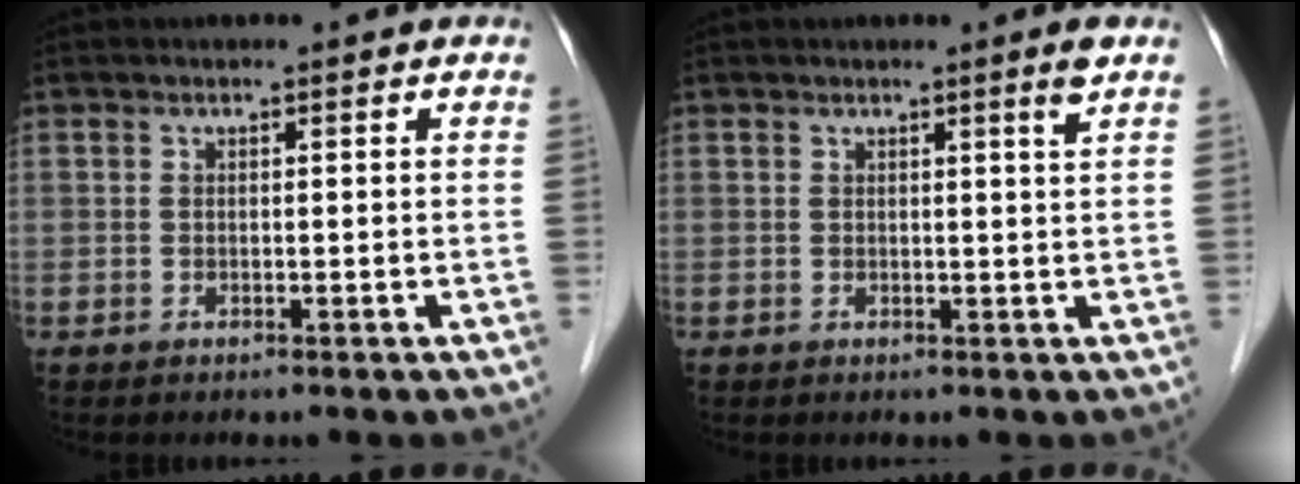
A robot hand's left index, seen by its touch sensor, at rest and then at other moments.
{"total": 1.8, "force": [1.1, -0.4, 1.3], "torque": [-0.017, -0.009, 0.018]}